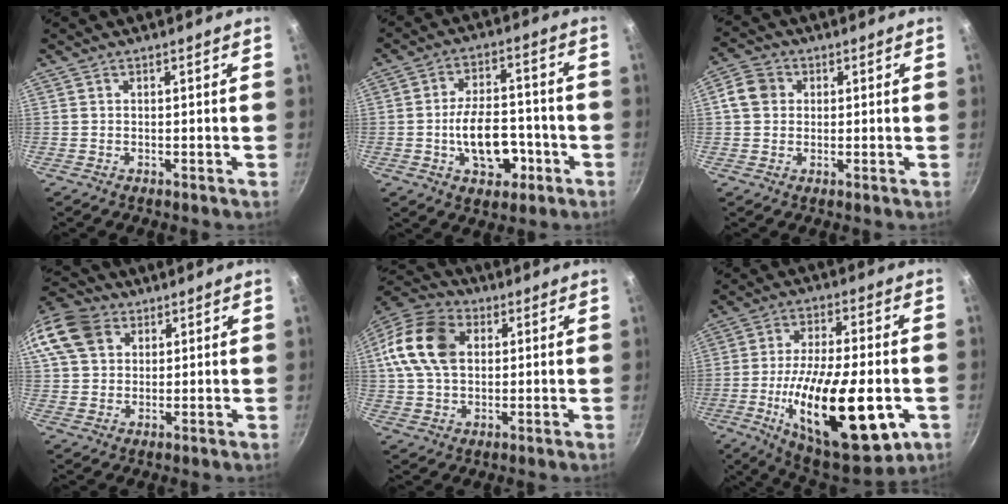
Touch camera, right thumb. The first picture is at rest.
{"total": 12.1, "force": [-3.6, 7.2, 9.1], "torque": [-0.118, 0.030, -0.051]}
{"total": 5.4, "force": [0.8, 4.7, 2.5], "torque": [-0.028, 0.008, 0.001]}
{"total": 14.5, "force": [5.6, 11.1, 7.4], "torque": [-0.149, 0.019, 0.097]}
{"total": 17.0, "force": [3.7, 12.0, 11.4], "torque": [-0.210, 0.020, 0.054]}
{"total": 25.4, "force": [-6.8, 9.7, 22.5], "torque": [-0.351, 0.006, -0.102]}